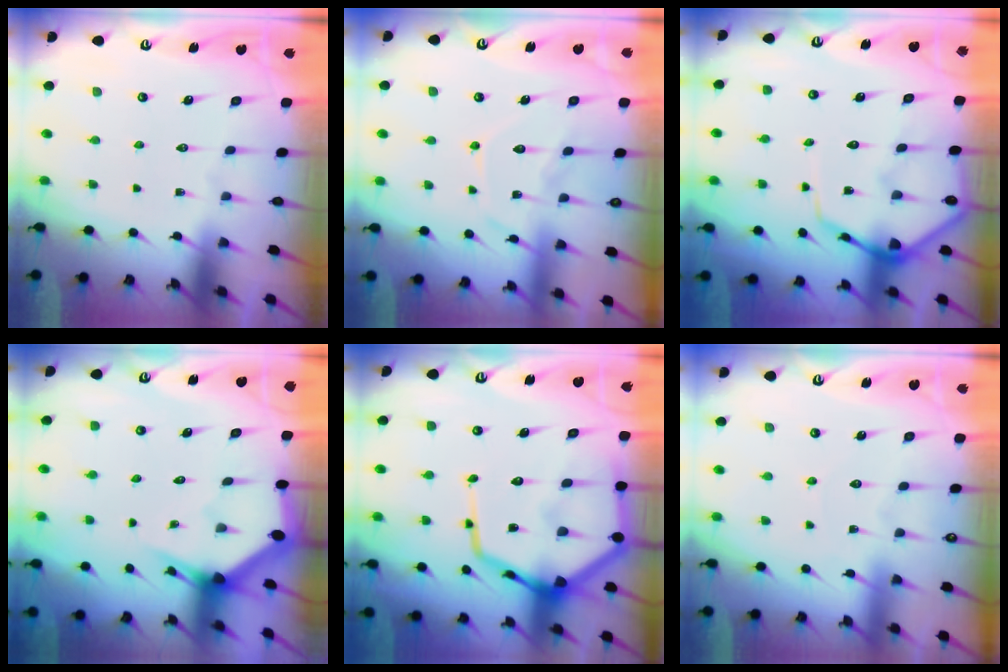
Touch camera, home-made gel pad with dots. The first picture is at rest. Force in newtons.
{"total": 10.8, "press": 10.8, "slide": 0.8}
{"total": 8.5, "press": 8.5, "slide": 0.8}
{"total": 2.9, "press": 2.9, "slide": 0.0}
{"total": 17.9, "press": 17.8, "slide": 1.8}
{"total": 2.6, "press": 2.6, "slide": 0.2}